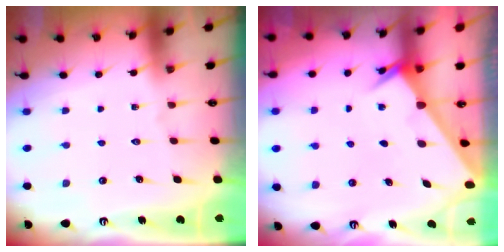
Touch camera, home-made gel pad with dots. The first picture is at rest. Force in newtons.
{"total": 1.9, "press": 1.9, "slide": 0.0}